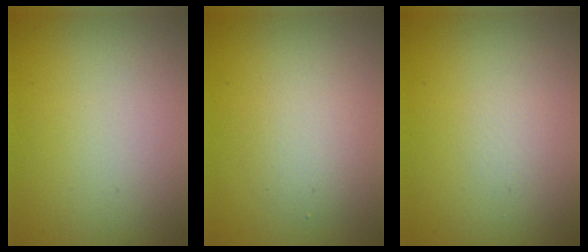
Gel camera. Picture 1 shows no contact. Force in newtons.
{"total": 2.4, "press": 2.4, "slide": 0.1}
{"total": 0.5, "press": 0.5, "slide": 0.1}